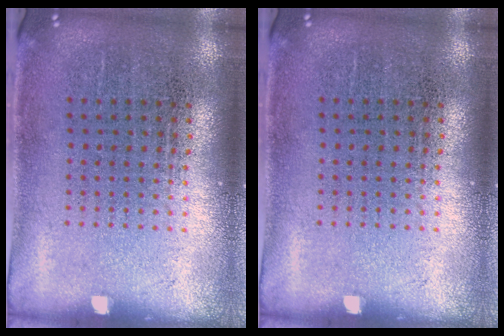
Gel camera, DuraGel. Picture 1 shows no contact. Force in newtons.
{"total": 0.0}